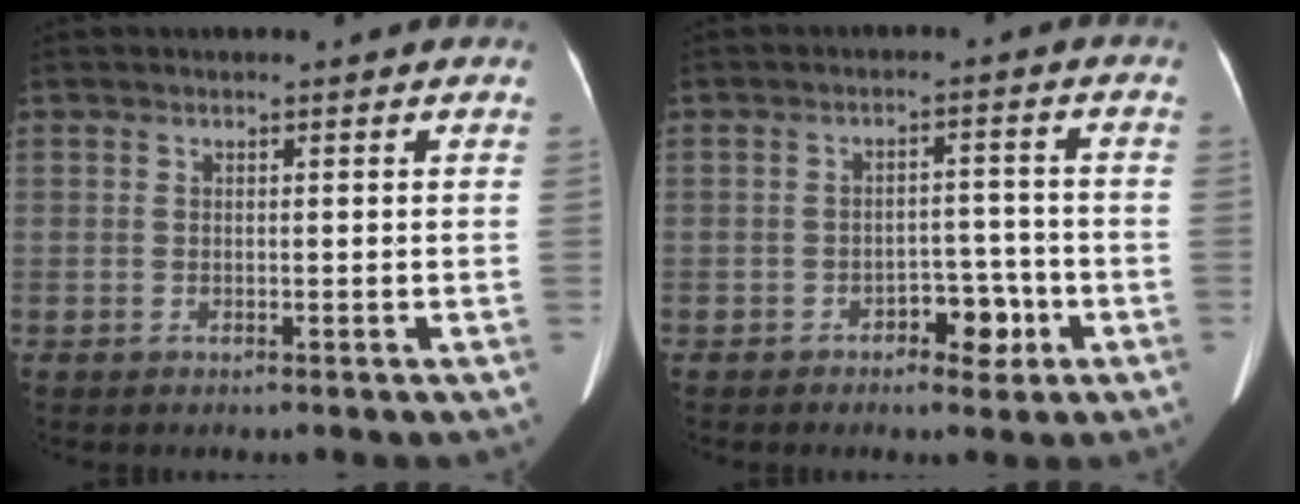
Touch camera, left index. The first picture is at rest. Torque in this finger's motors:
{"motor_torque": [0.06, 0.06, 0.01, 0.01]}